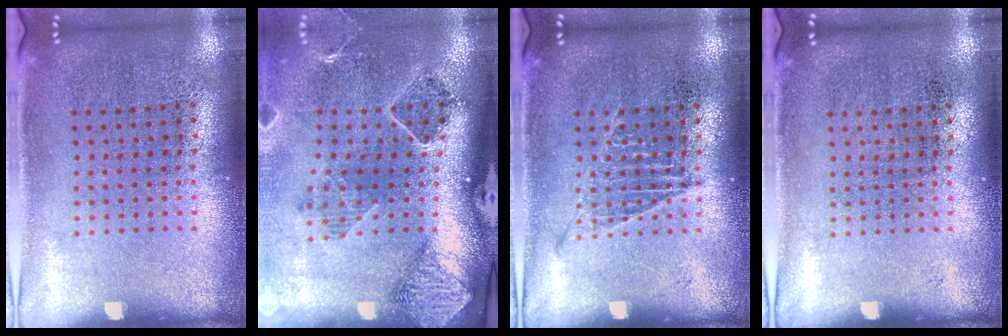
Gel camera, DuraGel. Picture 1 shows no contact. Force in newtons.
{"total": 1.7, "press": 1.6, "slide": 0.4}
{"total": 1.0, "press": 1.0, "slide": 0.2}
{"total": 0.0}